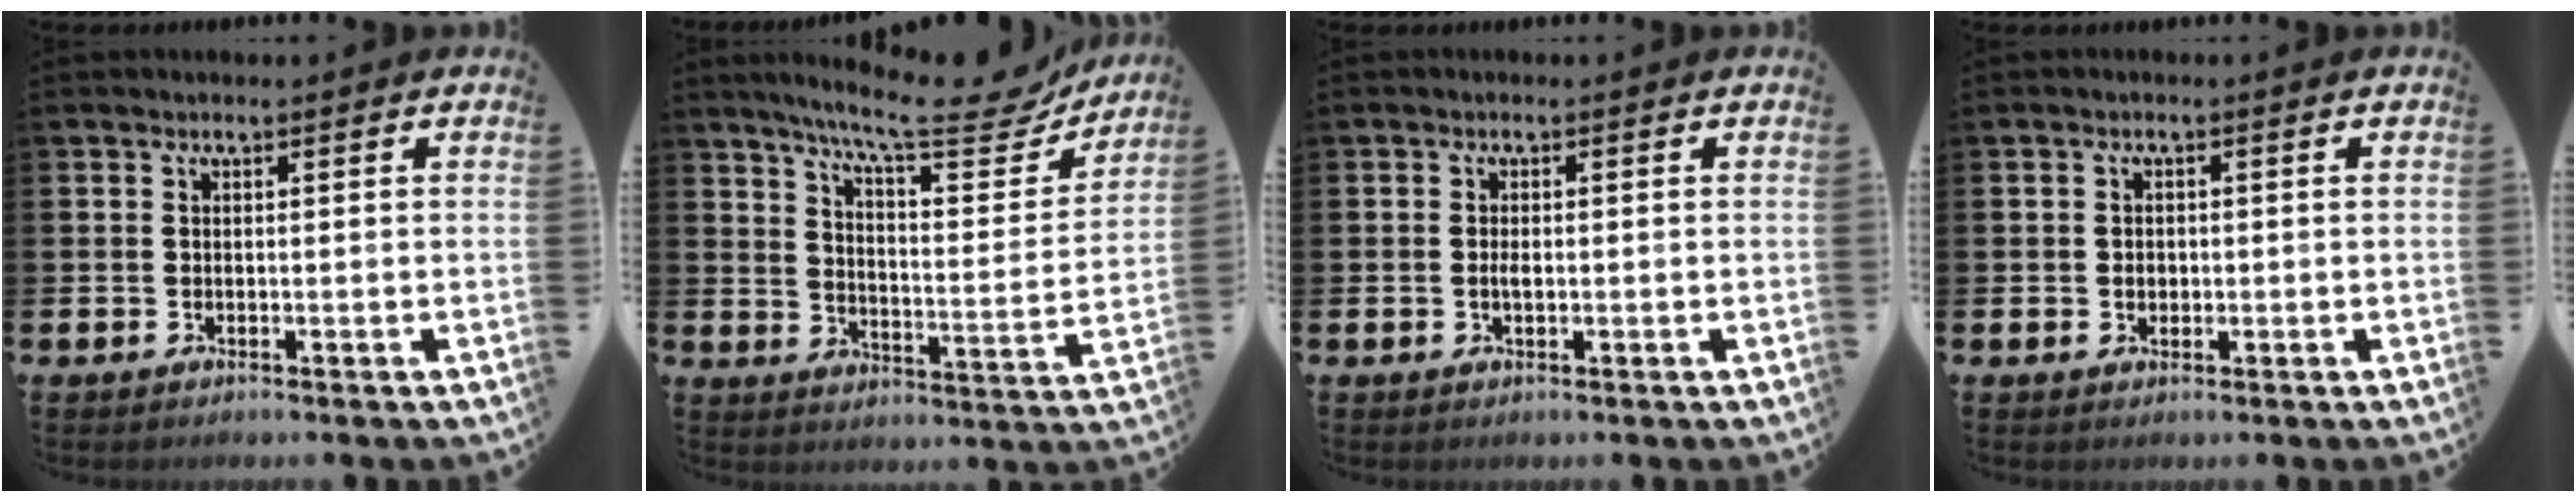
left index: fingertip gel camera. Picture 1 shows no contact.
{"total": 11.4, "force": [9.6, 2.0, 5.8], "torque": [-0.116, -0.057, 0.160]}
{"total": 1.2, "force": [-0.1, 0.6, 1.1], "torque": [-0.021, 0.003, -0.004]}
{"total": 1.3, "force": [-0.1, 1.1, 0.7], "torque": [-0.006, 0.006, -0.005]}